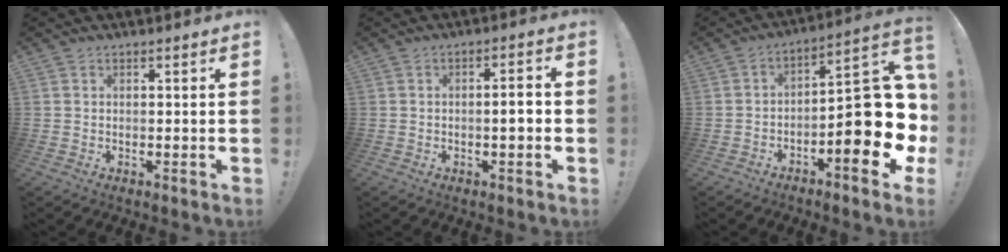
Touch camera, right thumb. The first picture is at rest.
{"total": 3.9, "force": [-1.1, 0.5, 3.8], "torque": [-0.065, 0.006, -0.022]}
{"total": 18.4, "force": [-4.6, 6.2, 16.7], "torque": [-0.221, 0.024, -0.064]}